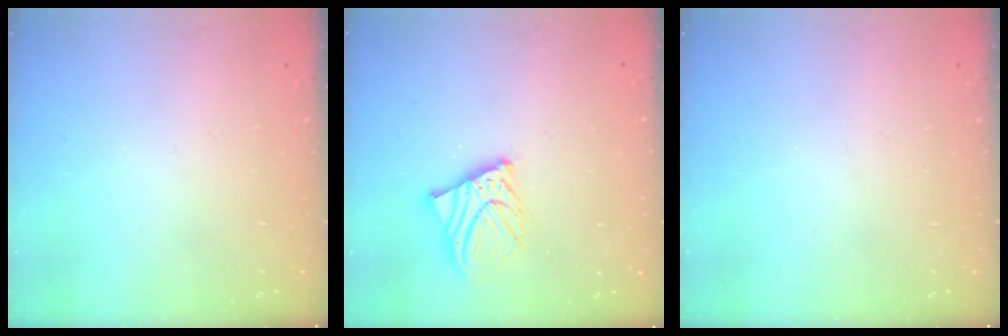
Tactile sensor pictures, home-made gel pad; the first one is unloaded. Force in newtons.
{"total": 9.0, "press": 9.0, "slide": 1.1}
{"total": 0.0}